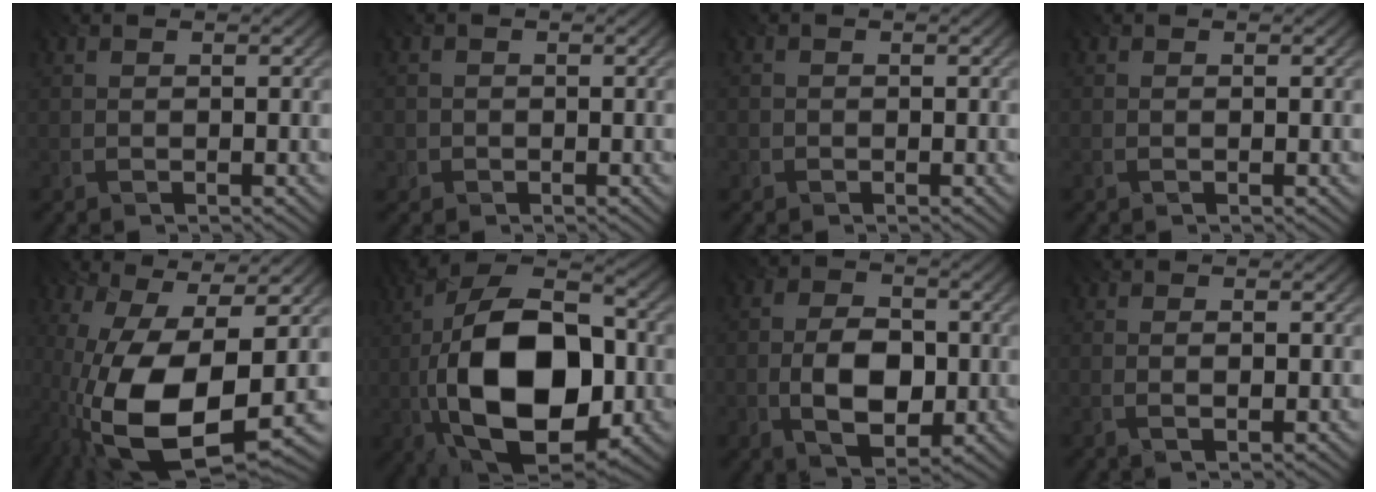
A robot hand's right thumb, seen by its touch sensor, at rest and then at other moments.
{"total": 1.3, "force": [-0.5, 1.1, -0.3], "torque": [0.007, -0.001, -0.015]}
{"total": 0.9, "force": [-0.5, 0.6, -0.4], "torque": [0.009, 0.001, -0.012]}
{"total": 0.0}
{"total": 17.6, "force": [-5.4, 7.5, 14.9], "torque": [-0.287, -0.038, -0.085]}
{"total": 18.5, "force": [-4.2, 10.1, 14.9], "torque": [-0.268, -0.003, -0.082]}
{"total": 7.2, "force": [-2.5, 4.4, 5.2], "torque": [-0.087, -0.009, -0.057]}
{"total": 0.9, "force": [-0.3, 0.0, 0.9], "torque": [-0.011, -0.003, -0.008]}